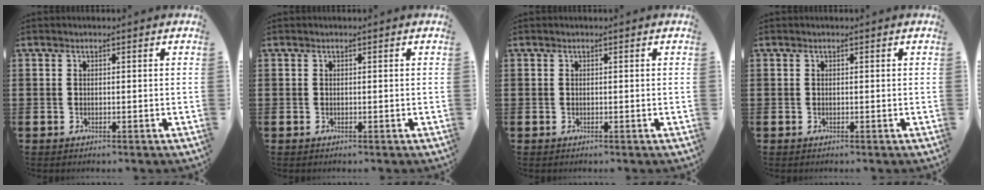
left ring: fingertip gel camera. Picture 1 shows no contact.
{"total": 0.0}
{"total": 0.0}
{"total": 0.0}